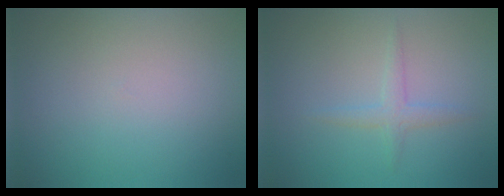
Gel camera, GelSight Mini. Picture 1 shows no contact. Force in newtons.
{"total": 1.5, "press": 1.5, "slide": 0.0}